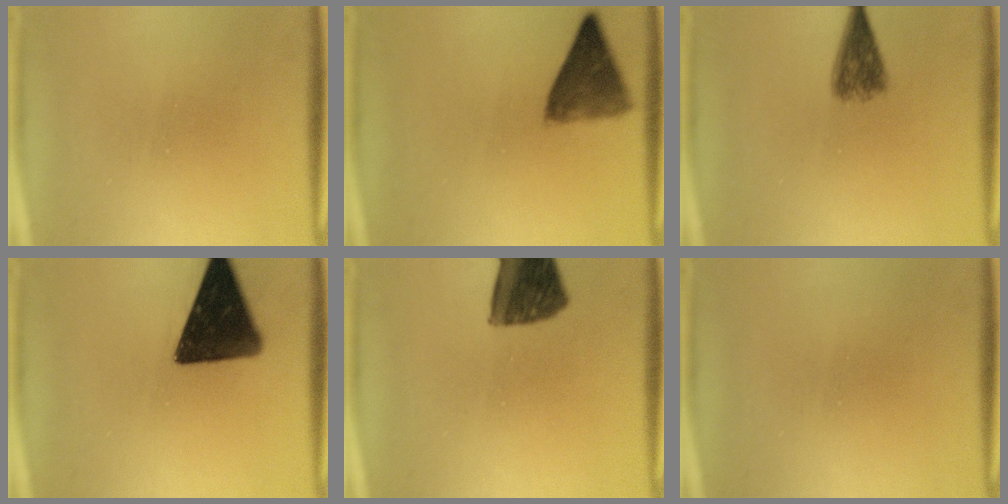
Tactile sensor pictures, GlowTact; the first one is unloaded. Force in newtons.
{"total": 7.1}
{"total": 4.8}
{"total": 15.3}
{"total": 10.5}
{"total": 0.0}